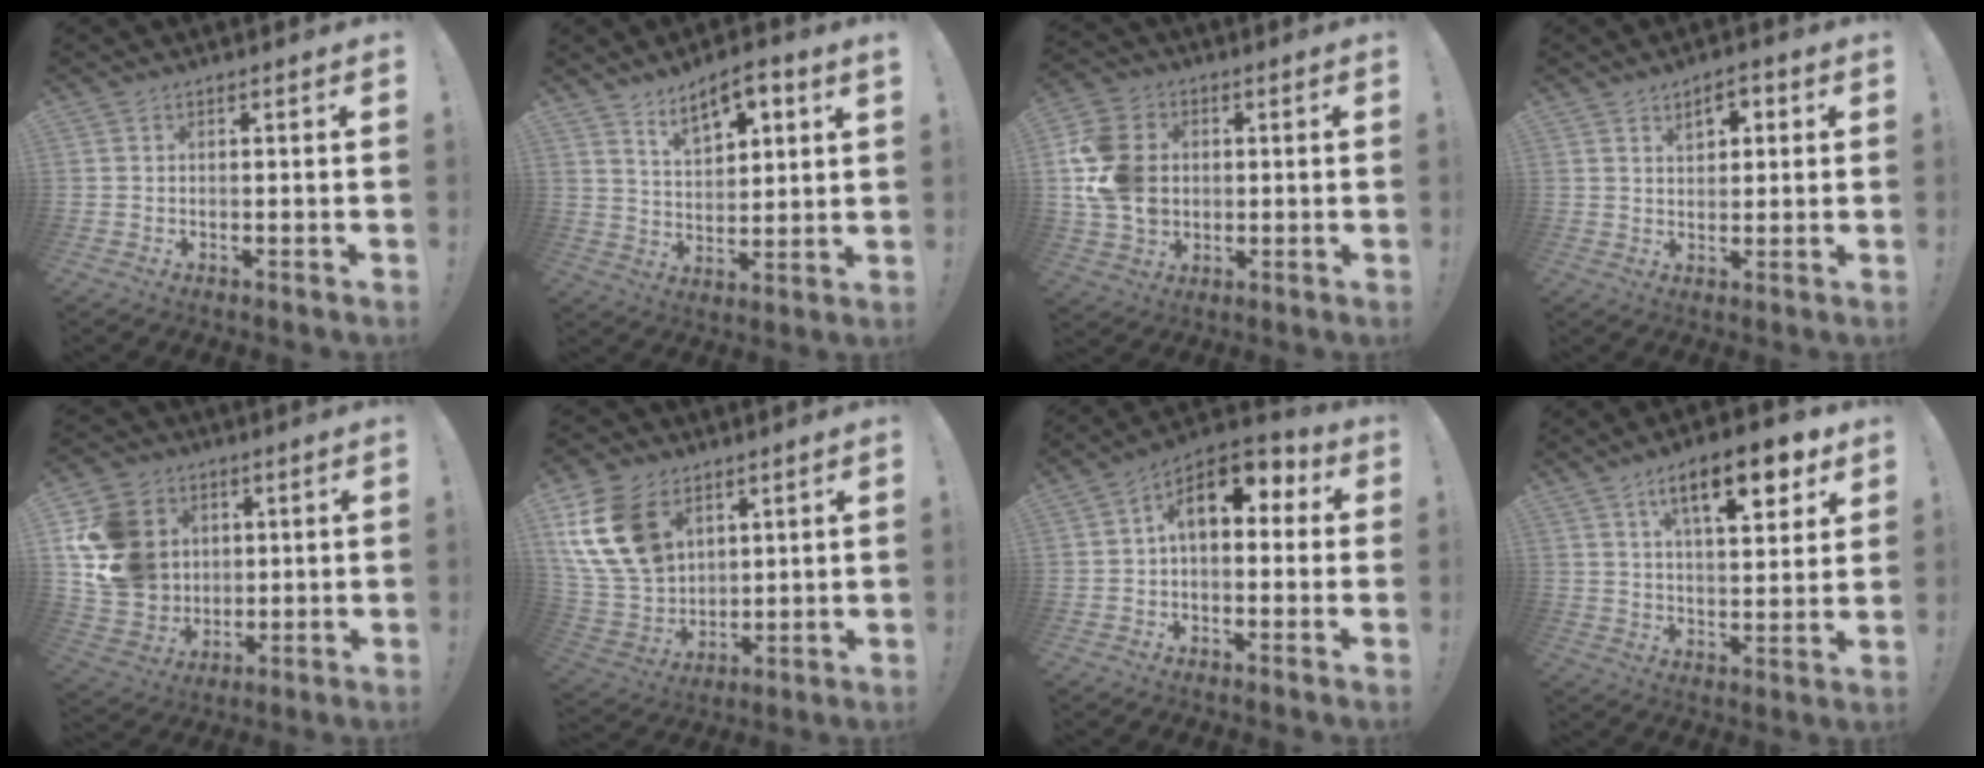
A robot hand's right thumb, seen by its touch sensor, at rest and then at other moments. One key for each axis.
{"total": 9.2, "fx": 6.4, "fy": 3.3, "fz": 5.6, "tx": -0.086, "ty": -0.033, "tz": 0.112}
{"total": 16.4, "fx": 1.2, "fy": 13.2, "fz": 9.5, "tx": -0.189, "ty": 0.004, "tz": 0.028}
{"total": 5.6, "fx": 2.6, "fy": 3.3, "fz": 3.7, "tx": -0.042, "ty": -0.008, "tz": 0.039}
{"total": 16.8, "fx": 3.8, "fy": 14.7, "fz": 7.1, "tx": -0.130, "ty": -0.004, "tz": 0.090}
{"total": 19.0, "fx": 8.6, "fy": 13.2, "fz": 10.7, "tx": -0.224, "ty": -0.037, "tz": 0.165}
{"total": 12.3, "fx": 3.9, "fy": 6.9, "fz": 9.4, "tx": -0.144, "ty": -0.007, "tz": 0.074}
{"total": 15.3, "fx": 8.1, "fy": 5.2, "fz": 12.0, "tx": -0.175, "ty": -0.030, "tz": 0.125}